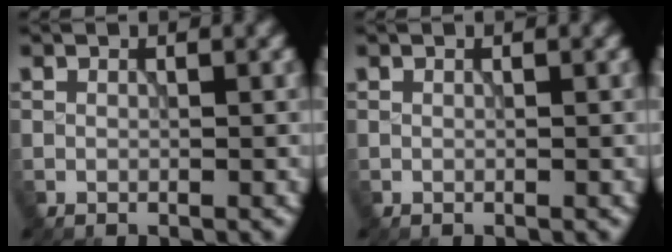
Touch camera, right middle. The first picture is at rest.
{"total": 0.0}